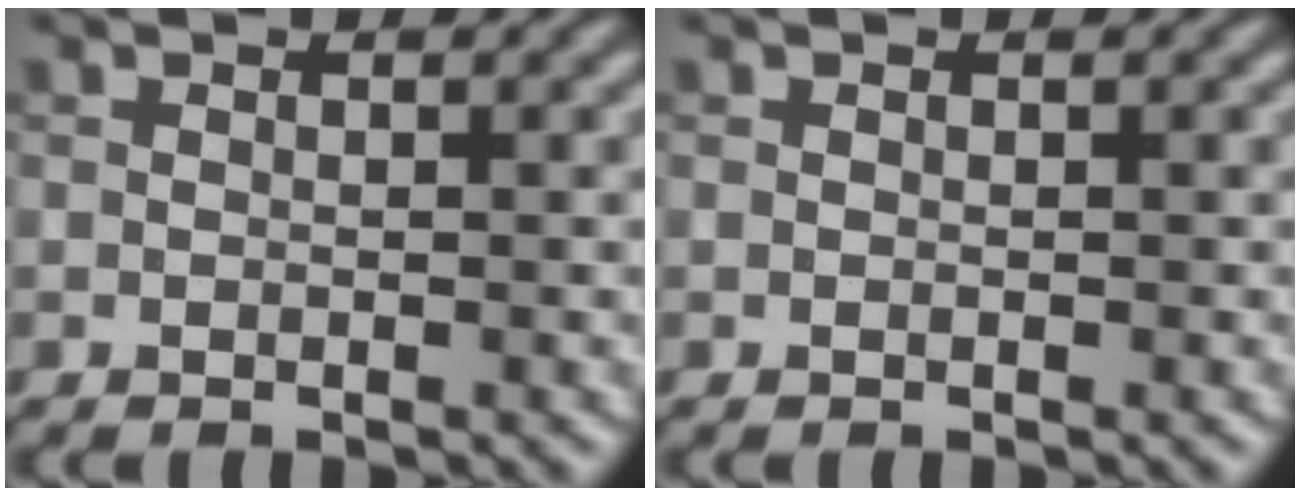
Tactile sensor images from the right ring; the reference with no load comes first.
{"total": 0.0}